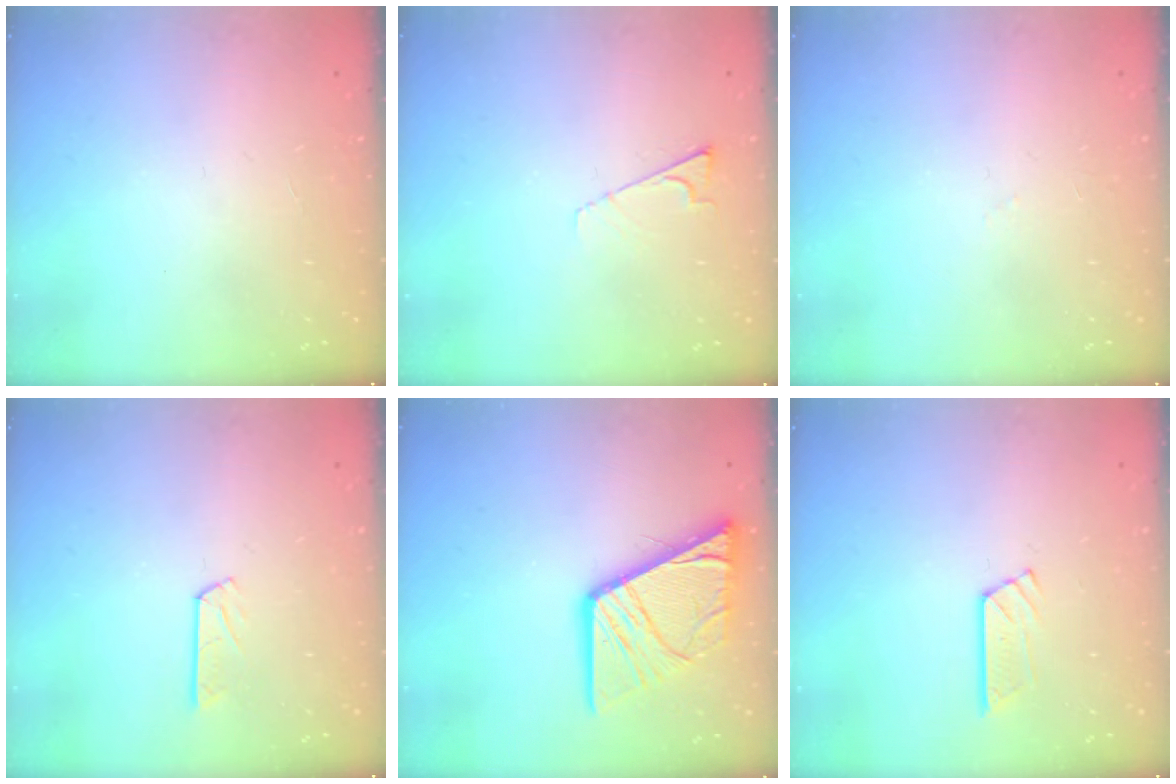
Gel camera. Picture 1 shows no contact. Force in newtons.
{"total": 5.7, "press": 5.6, "slide": 0.7}
{"total": 2.6, "press": 2.5, "slide": 0.5}
{"total": 4.6, "press": 4.6, "slide": 0.3}
{"total": 16.9, "press": 16.8, "slide": 1.8}
{"total": 4.8, "press": 4.7, "slide": 0.5}